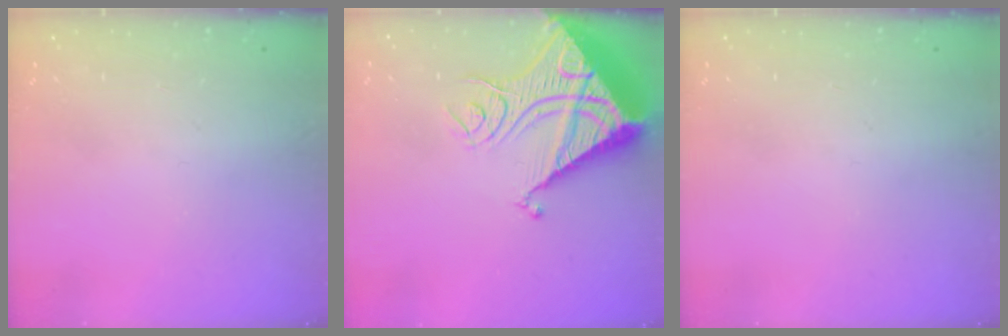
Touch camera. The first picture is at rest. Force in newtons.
{"total": 17.4, "press": 17.3, "slide": 2.1}
{"total": 0.0}